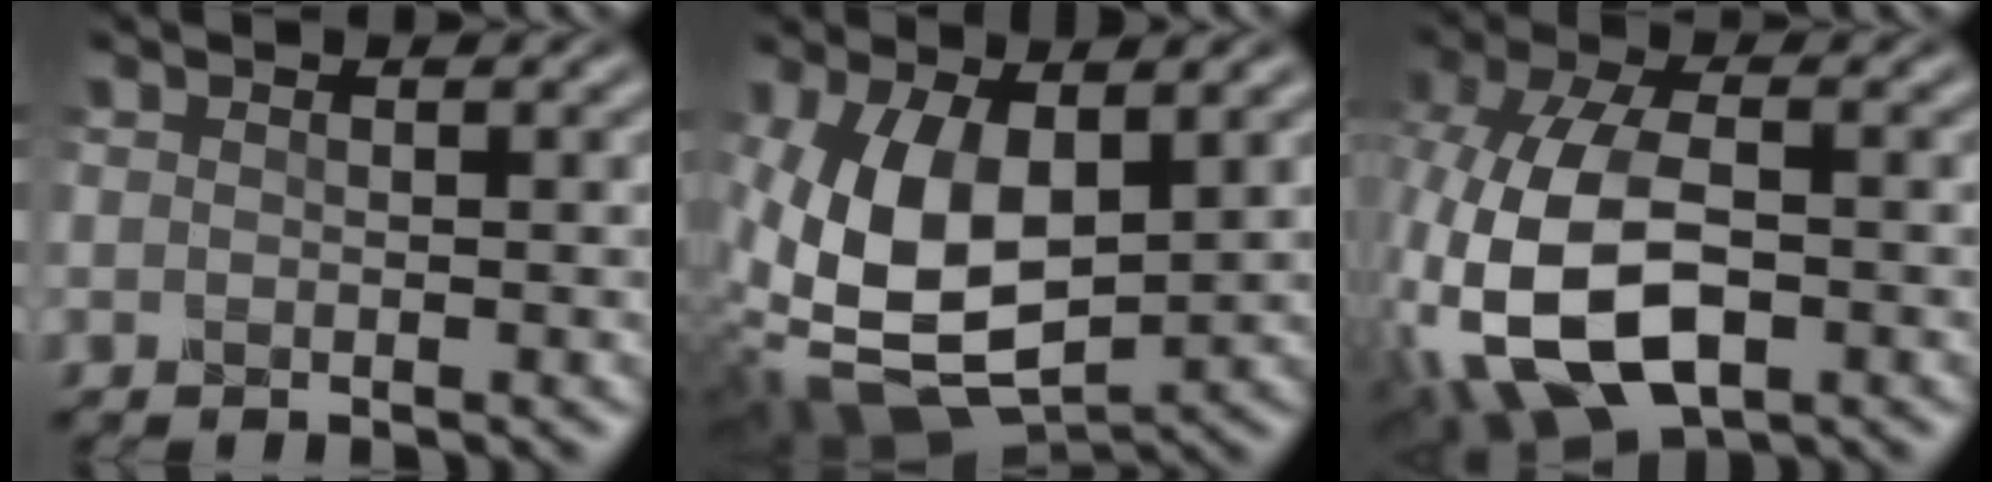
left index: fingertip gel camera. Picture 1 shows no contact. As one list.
[{"total": 9.7, "force": [0.8, 5.5, 7.9], "torque": [-0.199, -0.006, 0.021]}, {"total": 11.7, "force": [-2.5, 7.1, 9.0], "torque": [-0.221, -0.013, -0.040]}]